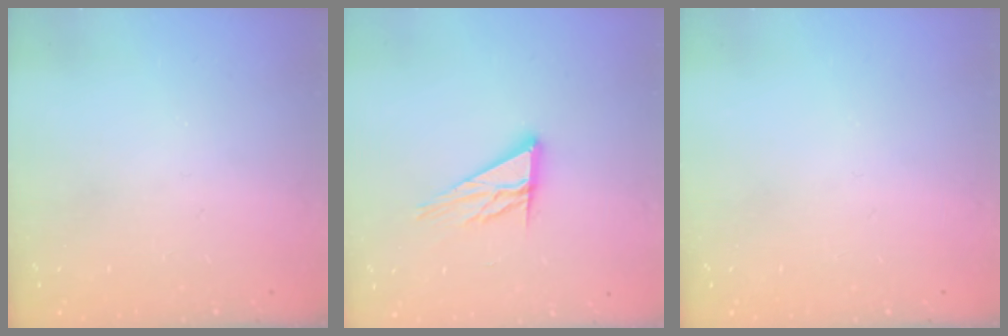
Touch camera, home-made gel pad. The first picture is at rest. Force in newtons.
{"total": 10.9, "press": 10.9, "slide": 1.0}
{"total": 0.0}